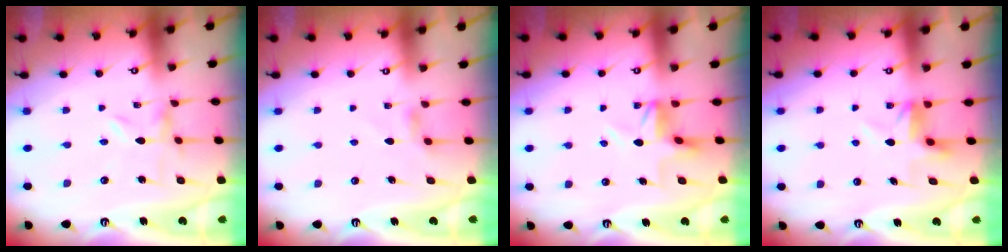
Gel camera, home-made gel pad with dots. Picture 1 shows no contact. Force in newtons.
{"total": 2.4, "press": 2.4, "slide": 0.4}
{"total": 3.9, "press": 3.9, "slide": 0.4}
{"total": 5.0, "press": 4.9, "slide": 0.3}